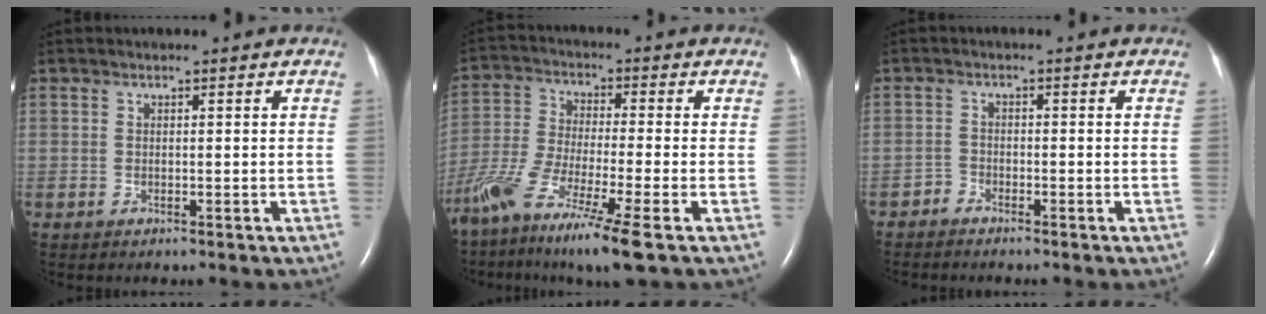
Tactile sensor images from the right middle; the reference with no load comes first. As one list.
[{"total": 13.8, "force": [-8.8, 0.1, 10.6], "torque": [-0.230, -0.045, -0.167]}, {"total": 1.3, "force": [-1.2, 0.5, -0.2], "torque": [0.005, 0.001, -0.026]}]